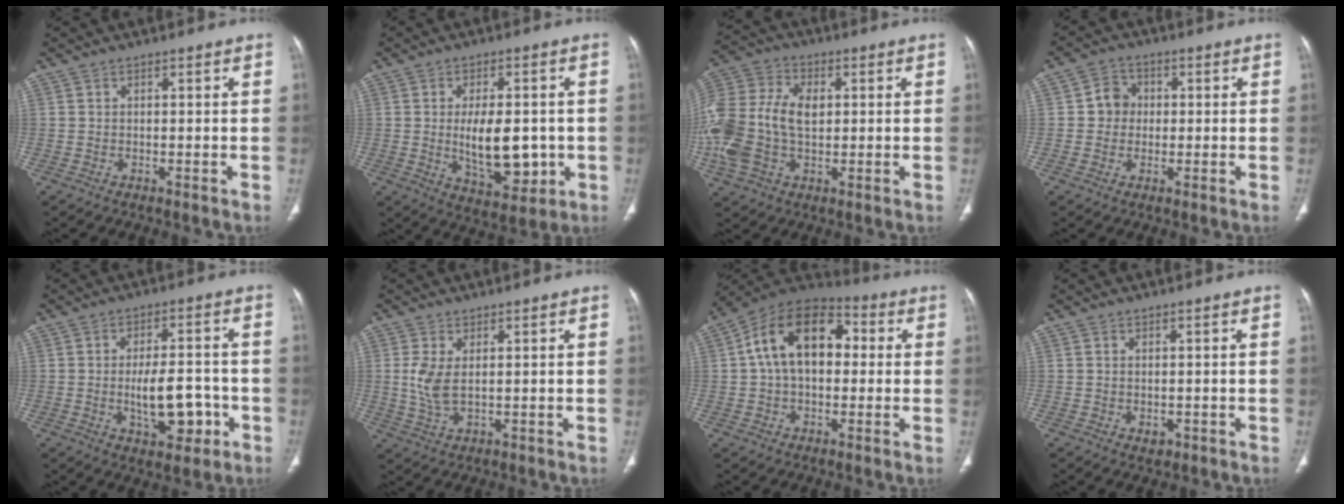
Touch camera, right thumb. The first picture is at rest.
{"total": 12.7, "force": [-1.0, 6.6, 10.8], "torque": [-0.144, -0.009, 0.001]}
{"total": 17.6, "force": [0.3, 11.6, 13.2], "torque": [-0.305, 0.017, 0.006]}
{"total": 4.8, "force": [0.2, 4.4, 1.8], "torque": [-0.003, 0.008, -0.004]}
{"total": 10.3, "force": [-2.6, 5.2, 8.5], "torque": [-0.116, 0.020, -0.030]}
{"total": 5.0, "force": [0.8, 2.5, 4.3], "torque": [-0.098, -0.007, 0.022]}
{"total": 16.4, "force": [2.2, 10.6, 12.4], "torque": [-0.185, 0.038, 0.027]}
{"total": 1.7, "force": [-0.4, 1.3, 1.1], "torque": [-0.011, -0.002, 0.000]}